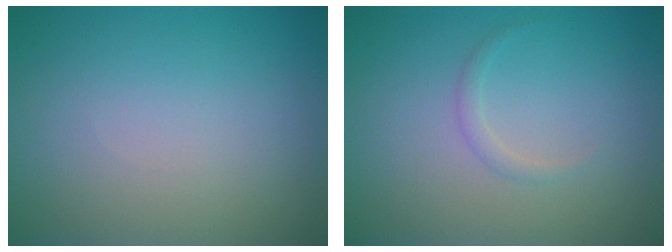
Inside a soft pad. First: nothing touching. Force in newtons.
{"total": 0.8, "press": 0.8, "slide": 0.1}